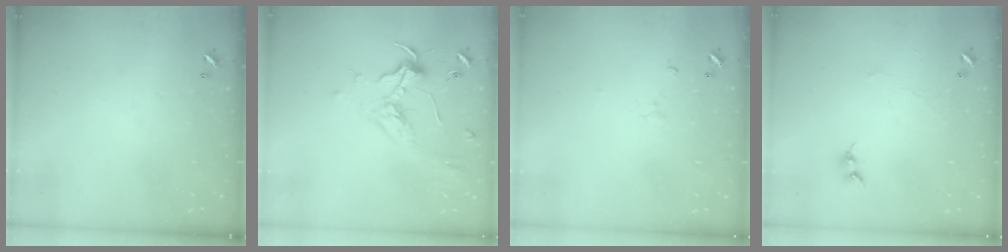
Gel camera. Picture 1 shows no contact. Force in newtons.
{"total": 2.0, "press": 1.9, "slide": 0.7}
{"total": 1.1, "press": 0.9, "slide": 0.5}
{"total": 0.6, "press": 0.3, "slide": 0.5}